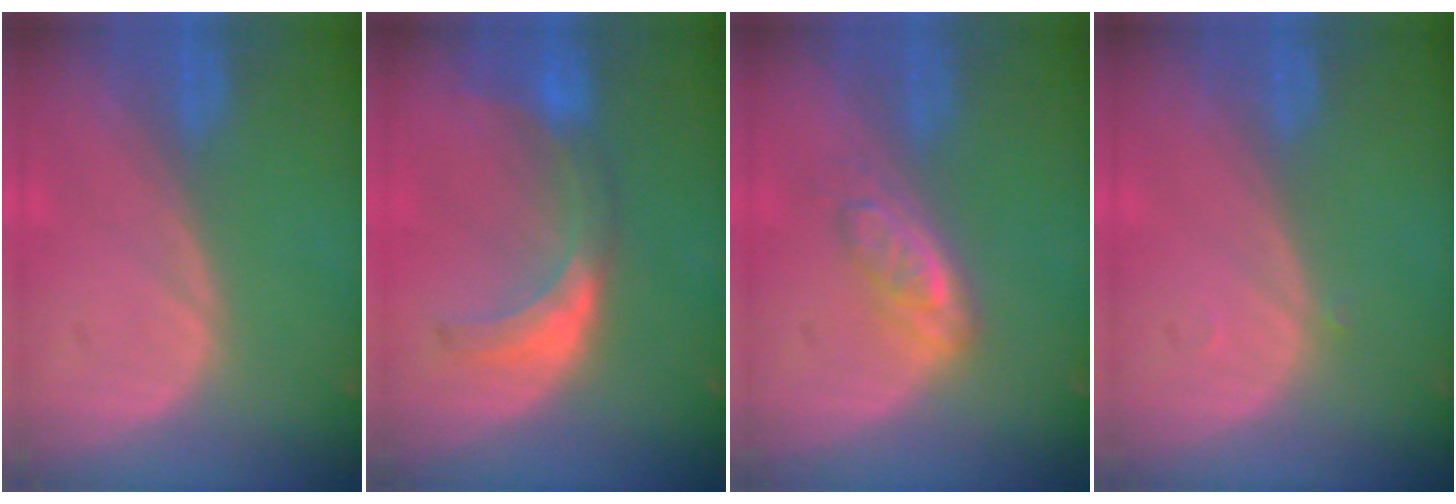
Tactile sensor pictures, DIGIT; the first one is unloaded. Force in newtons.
{"total": 6.3, "press": 6.3, "slide": 0.1}
{"total": 4.3, "press": 4.2, "slide": 0.8}
{"total": 0.5, "press": 0.4, "slide": 0.3}